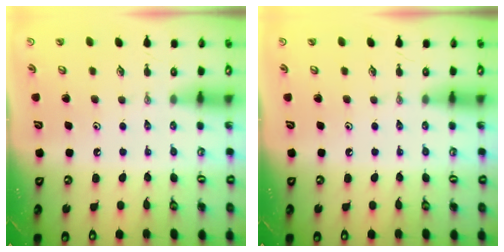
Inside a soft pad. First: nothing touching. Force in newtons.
{"total": 0.0}